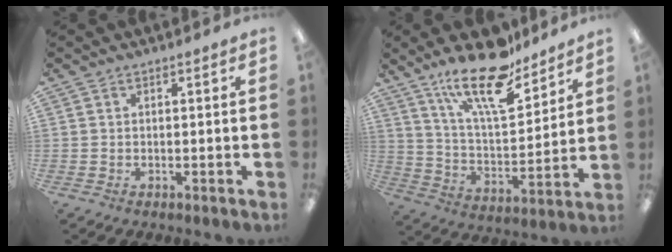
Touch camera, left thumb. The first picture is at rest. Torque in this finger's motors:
{"motor_torque": [0.33, 0.28, 1.70, -1.07, 0.32]}